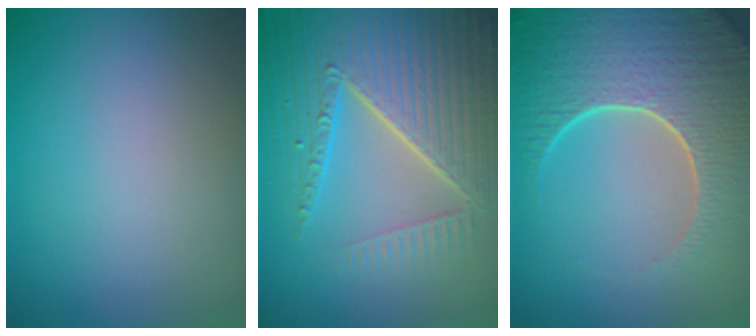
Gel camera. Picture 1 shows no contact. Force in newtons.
{"total": 9.3, "press": 6.1, "slide": 6.9}
{"total": 8.8, "press": 6.3, "slide": 6.2}